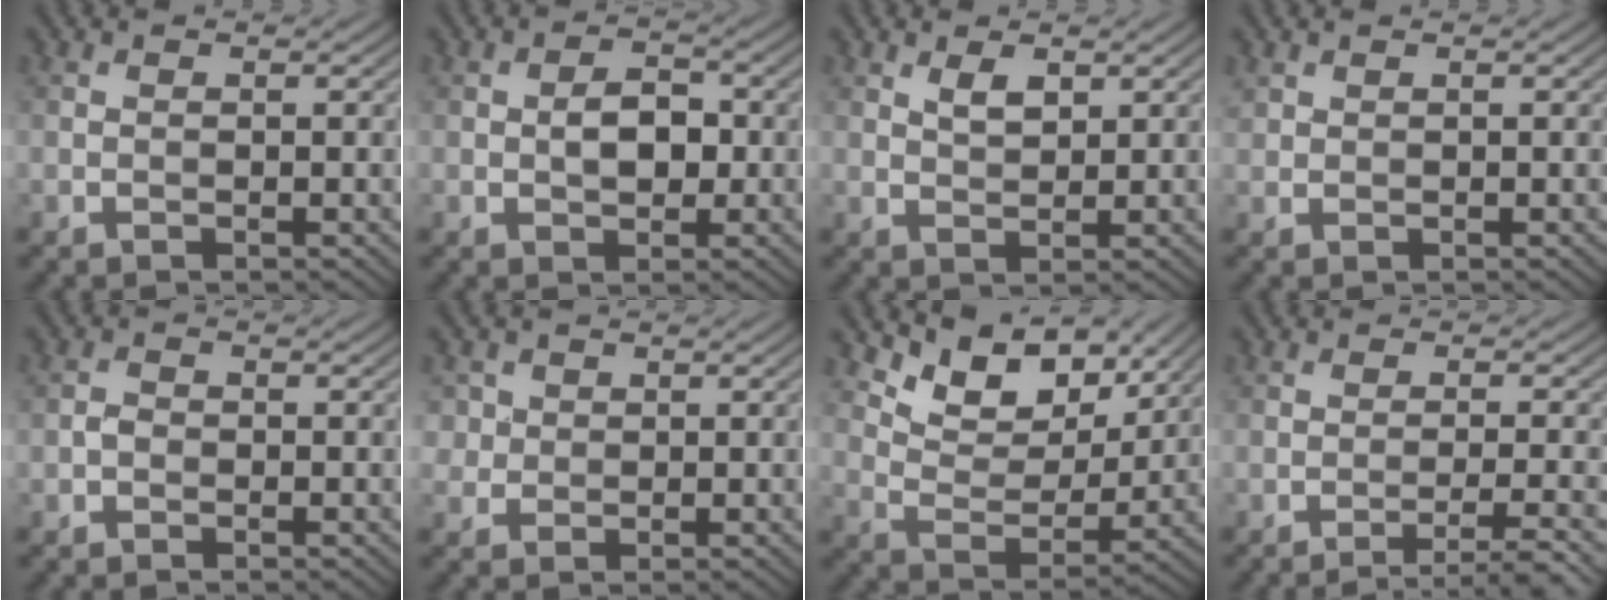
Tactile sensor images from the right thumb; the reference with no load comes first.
{"total": 3.6, "force": [-0.2, 2.3, 2.7], "torque": [-0.048, 0.000, -0.007]}
{"total": 2.4, "force": [1.4, 1.1, 1.6], "torque": [-0.032, -0.003, 0.029]}
{"total": 1.1, "force": [0.8, 0.6, 0.2], "torque": [-0.008, 0.001, 0.022]}
{"total": 1.1, "force": [-0.6, 0.8, 0.5], "torque": [-0.011, 0.002, -0.015]}
{"total": 2.7, "force": [0.9, 2.4, 0.6], "torque": [-0.024, -0.005, 0.023]}
{"total": 9.2, "force": [6.5, 4.7, 4.6], "torque": [-0.091, -0.011, 0.111]}
{"total": 4.3, "force": [-2.7, 0.3, 3.3], "torque": [-0.049, 0.011, -0.056]}